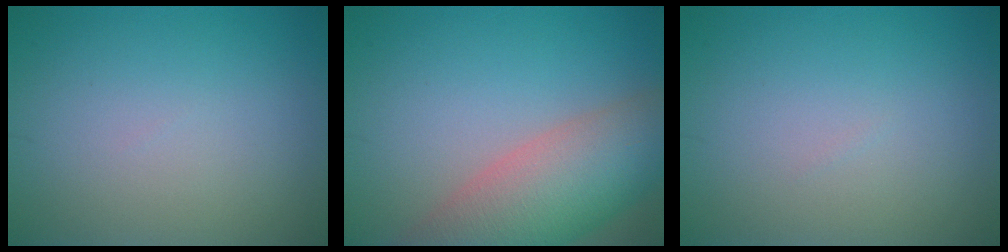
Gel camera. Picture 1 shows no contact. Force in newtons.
{"total": 8.9, "press": 8.9, "slide": 0.4}
{"total": 0.0}